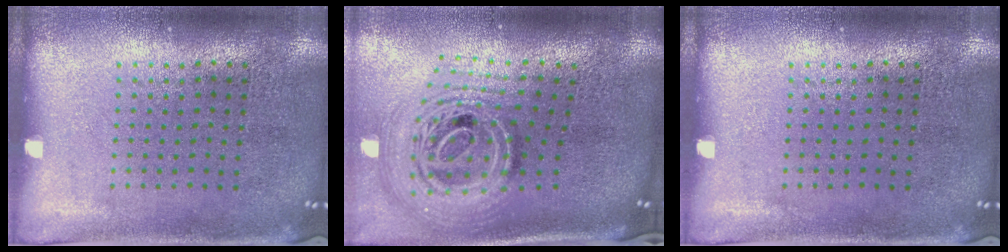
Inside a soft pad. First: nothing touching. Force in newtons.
{"total": 2.7, "press": 1.9, "slide": 2.0}
{"total": 0.0}